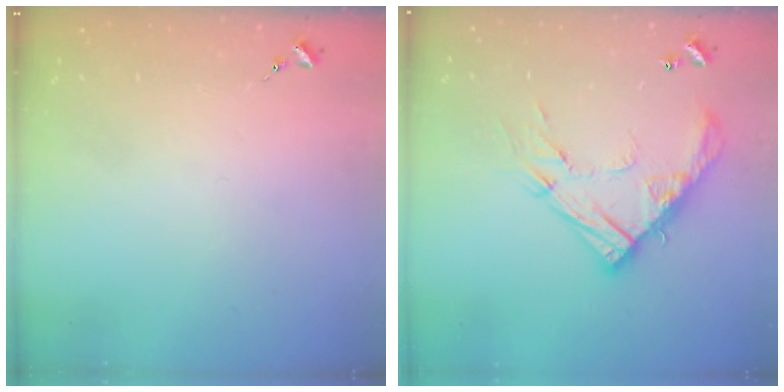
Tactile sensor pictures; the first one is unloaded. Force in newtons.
{"total": 18.0, "press": 17.9, "slide": 1.6}